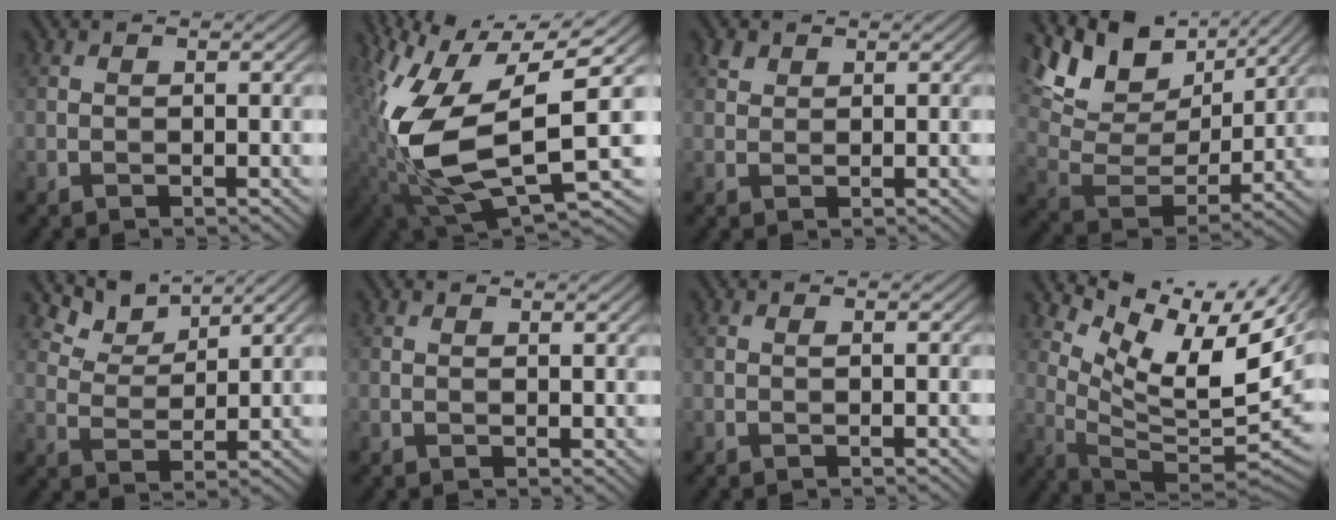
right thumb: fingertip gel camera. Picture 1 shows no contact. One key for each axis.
{"total": 14.1, "fx": 1.1, "fy": 6.2, "fz": 12.6, "tx": -0.264, "ty": -0.018, "tz": 0.023}
{"total": 1.4, "fx": 1.0, "fy": 0.9, "fz": 0.4, "tx": -0.010, "ty": 0.002, "tz": 0.019}
{"total": 12.3, "fx": 7.6, "fy": 6.3, "fz": 7.4, "tx": -0.177, "ty": 0.001, "tz": 0.137}
{"total": 5.4, "fx": 4.5, "fy": 2.0, "fz": 2.3, "tx": -0.062, "ty": 0.001, "tz": 0.093}
{"total": 0.8, "fx": 0.6, "fy": 0.2, "fz": 0.4, "tx": -0.009, "ty": -0.003, "tz": 0.012}
{"total": 0.0}
{"total": 13.7, "fx": 6.4, "fy": 5.6, "fz": 10.7, "tx": -0.190, "ty": -0.006, "tz": 0.125}